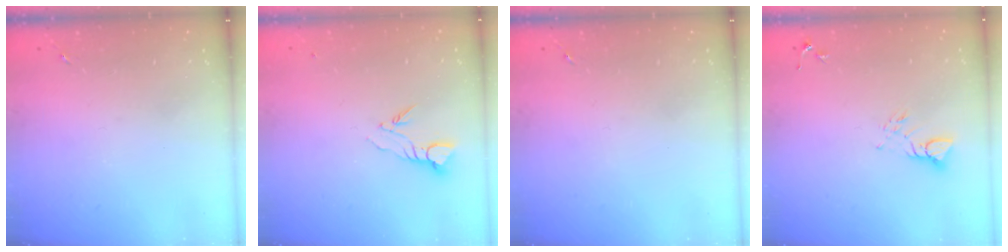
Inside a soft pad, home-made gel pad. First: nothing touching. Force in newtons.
{"total": 3.8, "press": 3.8, "slide": 0.2}
{"total": 0.0}
{"total": 3.9, "press": 3.9, "slide": 0.5}